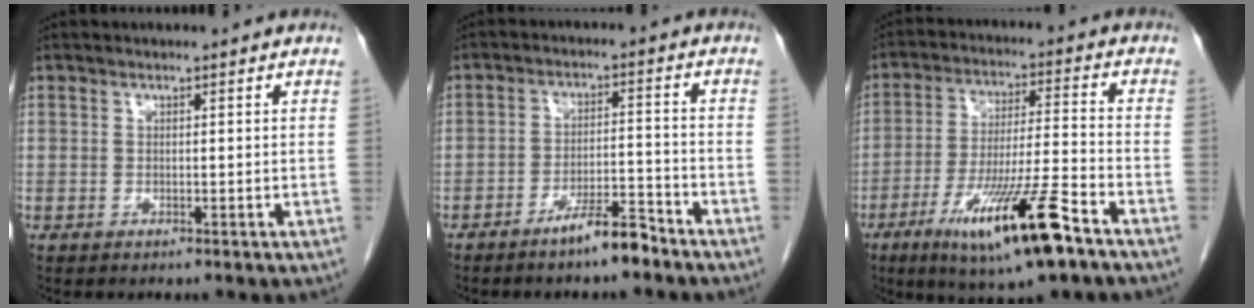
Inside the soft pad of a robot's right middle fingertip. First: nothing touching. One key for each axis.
{"total": 6.2, "fx": -4.9, "fy": 0.5, "fz": 3.7, "tx": -0.060, "ty": -0.003, "tz": -0.089}
{"total": 15.1, "fx": -8.5, "fy": 0.9, "fz": 12.5, "tx": -0.231, "ty": -0.030, "tz": -0.143}